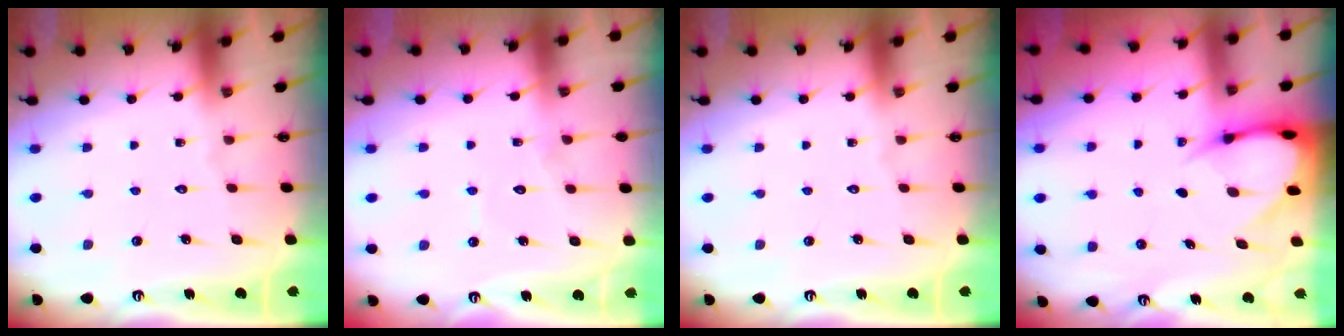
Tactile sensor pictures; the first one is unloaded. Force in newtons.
{"total": 6.0, "press": 6.0, "slide": 0.5}
{"total": 0.0}
{"total": 6.0, "press": 6.0, "slide": 0.8}